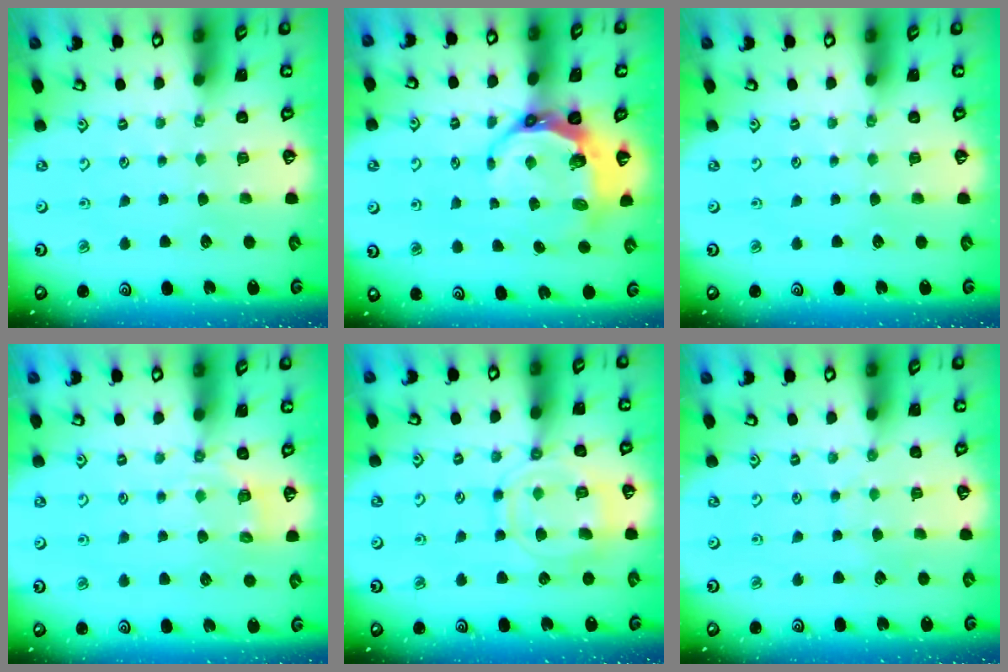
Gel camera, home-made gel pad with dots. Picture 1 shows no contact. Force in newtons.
{"total": 8.6, "press": 7.5, "slide": 4.2}
{"total": 0.0}
{"total": 4.7, "press": 4.4, "slide": 1.4}
{"total": 12.7, "press": 12.6, "slide": 1.3}
{"total": 4.3, "press": 4.3, "slide": 0.3}